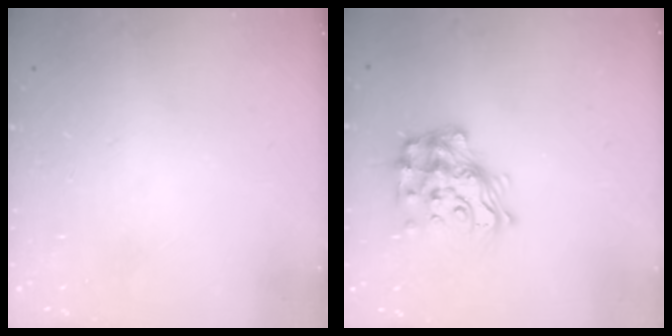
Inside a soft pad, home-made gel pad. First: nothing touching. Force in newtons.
{"total": 13.2, "press": 13.2, "slide": 1.0}